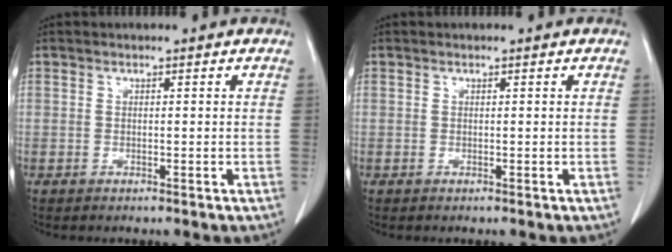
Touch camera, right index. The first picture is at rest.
{"total": 0.0}